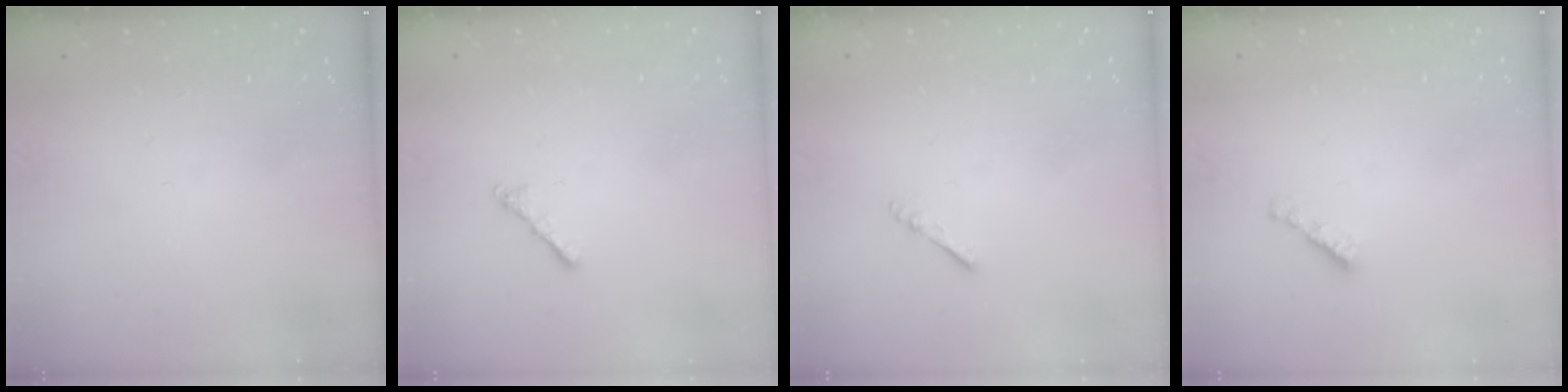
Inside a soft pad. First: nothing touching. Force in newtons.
{"total": 2.1, "press": 2.0, "slide": 0.6}
{"total": 2.4, "press": 2.3, "slide": 0.5}
{"total": 2.3, "press": 2.2, "slide": 0.4}